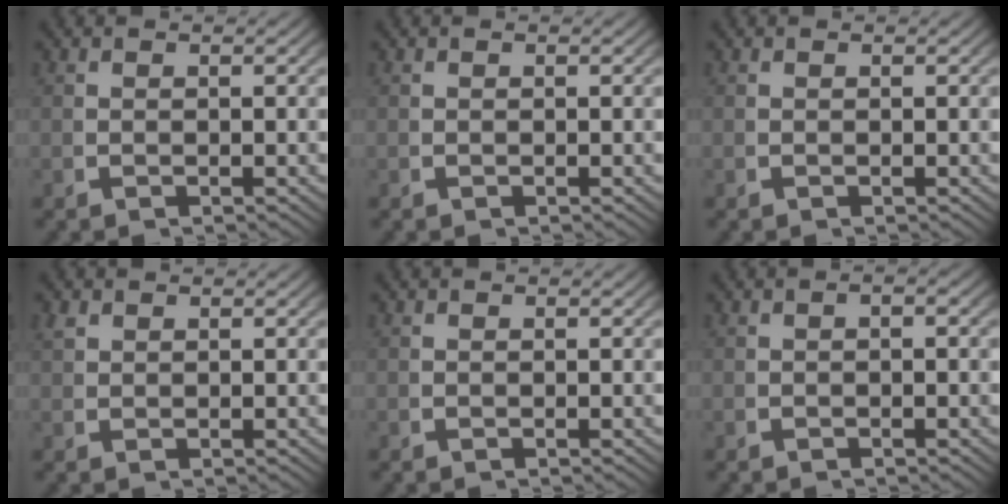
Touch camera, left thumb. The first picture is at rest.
{"total": 0.0}
{"total": 0.0}
{"total": 1.0, "force": [0.9, 0.3, 0.3], "torque": [-0.008, 0.001, 0.024]}
{"total": 0.0}
{"total": 0.7, "force": [-0.3, 0.1, 0.6], "torque": [-0.009, 0.002, -0.007]}